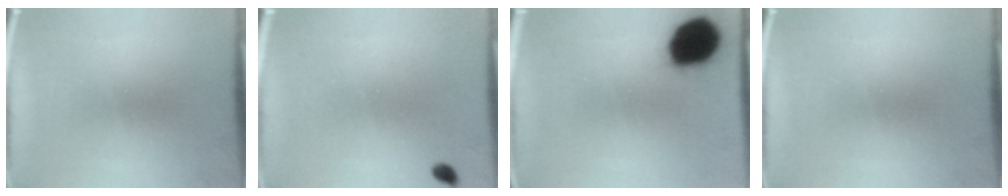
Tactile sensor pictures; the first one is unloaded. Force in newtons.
{"total": 1.3}
{"total": 17.1}
{"total": 0.0}